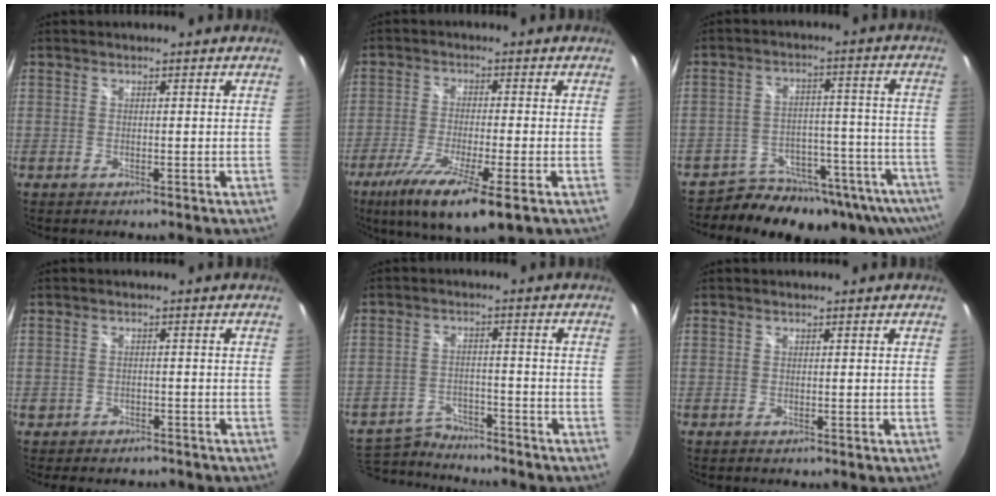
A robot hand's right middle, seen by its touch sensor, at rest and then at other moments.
{"total": 13.0, "force": [-7.2, 2.0, 10.6], "torque": [-0.211, -0.045, -0.125]}
{"total": 19.0, "force": [-14.1, 9.1, 8.8], "torque": [-0.155, -0.009, -0.180]}
{"total": 3.8, "force": [-2.8, 2.2, 1.2], "torque": [-0.028, -0.009, -0.034]}
{"total": 9.9, "force": [-9.1, 3.2, 2.5], "torque": [-0.074, 0.005, -0.145]}
{"total": 0.0}